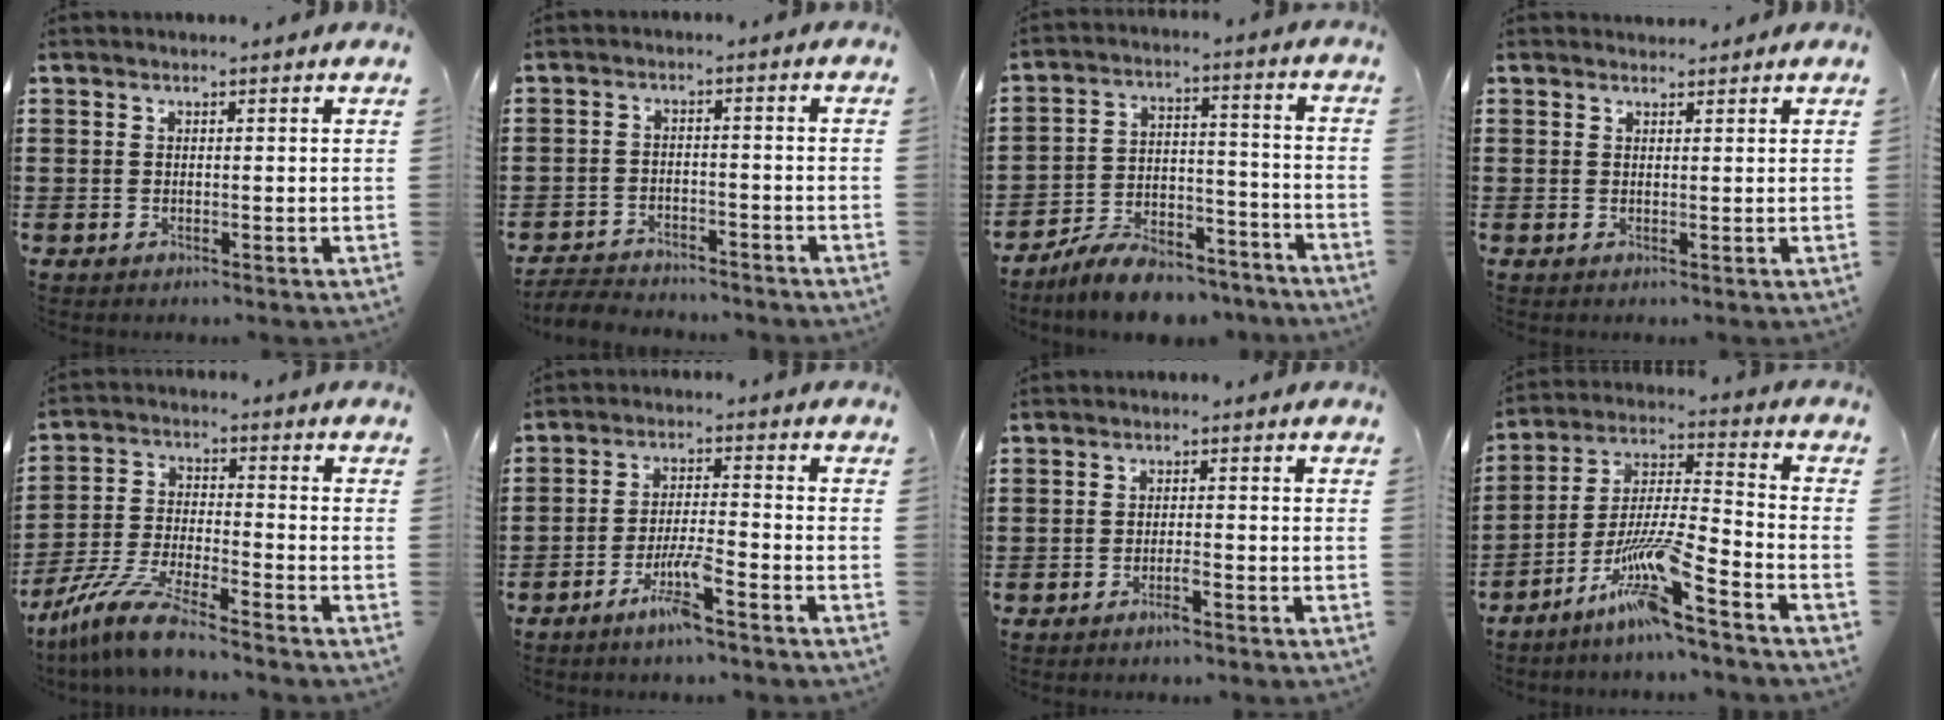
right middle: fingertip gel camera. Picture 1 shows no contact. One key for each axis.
{"total": 3.7, "fx": -3.7, "fy": 0.5, "fz": 0.1, "tx": -0.013, "ty": -0.002, "tz": -0.080}
{"total": 8.7, "fx": -8.0, "fy": 2.2, "fz": 2.6, "tx": -0.040, "ty": 0.030, "tz": -0.149}
{"total": 1.2, "fx": 1.1, "fy": 0.4, "fz": -0.1, "tx": 0.007, "ty": -0.001, "tz": 0.021}
{"total": 8.8, "fx": -7.7, "fy": 0.2, "fz": 4.3, "tx": -0.101, "ty": -0.005, "tz": -0.156}
{"total": 6.2, "fx": -4.0, "fy": 0.5, "fz": 4.7, "tx": -0.101, "ty": -0.010, "tz": -0.077}
{"total": 1.8, "fx": -1.2, "fy": 0.1, "fz": 1.3, "tx": -0.023, "ty": -0.004, "tz": -0.022}
{"total": 12.0, "fx": -8.2, "fy": 0.6, "fz": 8.8, "tx": -0.184, "ty": -0.008, "tz": -0.166}